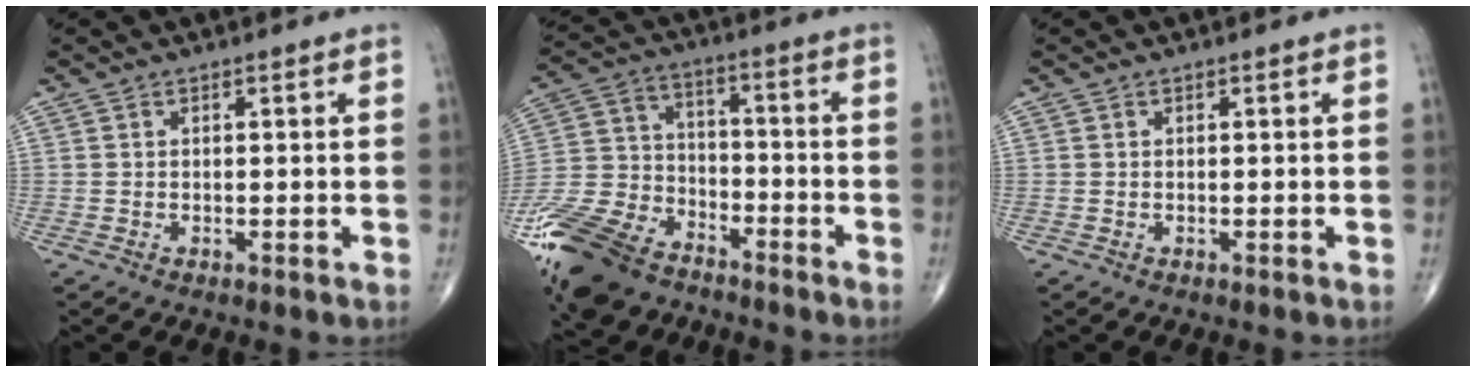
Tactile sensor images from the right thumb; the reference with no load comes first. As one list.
[{"total": 20.1, "force": [-13.9, 11.1, 9.4], "torque": [-0.213, 0.039, -0.258]}, {"total": 0.0}]